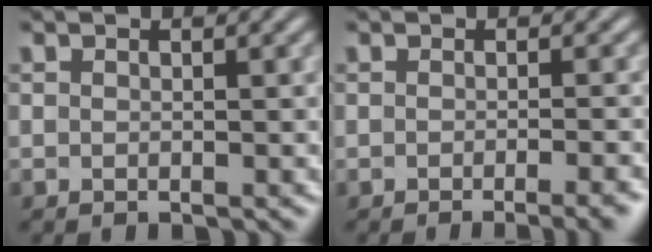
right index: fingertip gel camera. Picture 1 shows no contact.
{"total": 2.6, "force": [-2.0, 0.0, 1.7], "torque": [-0.012, 0.007, -0.034]}